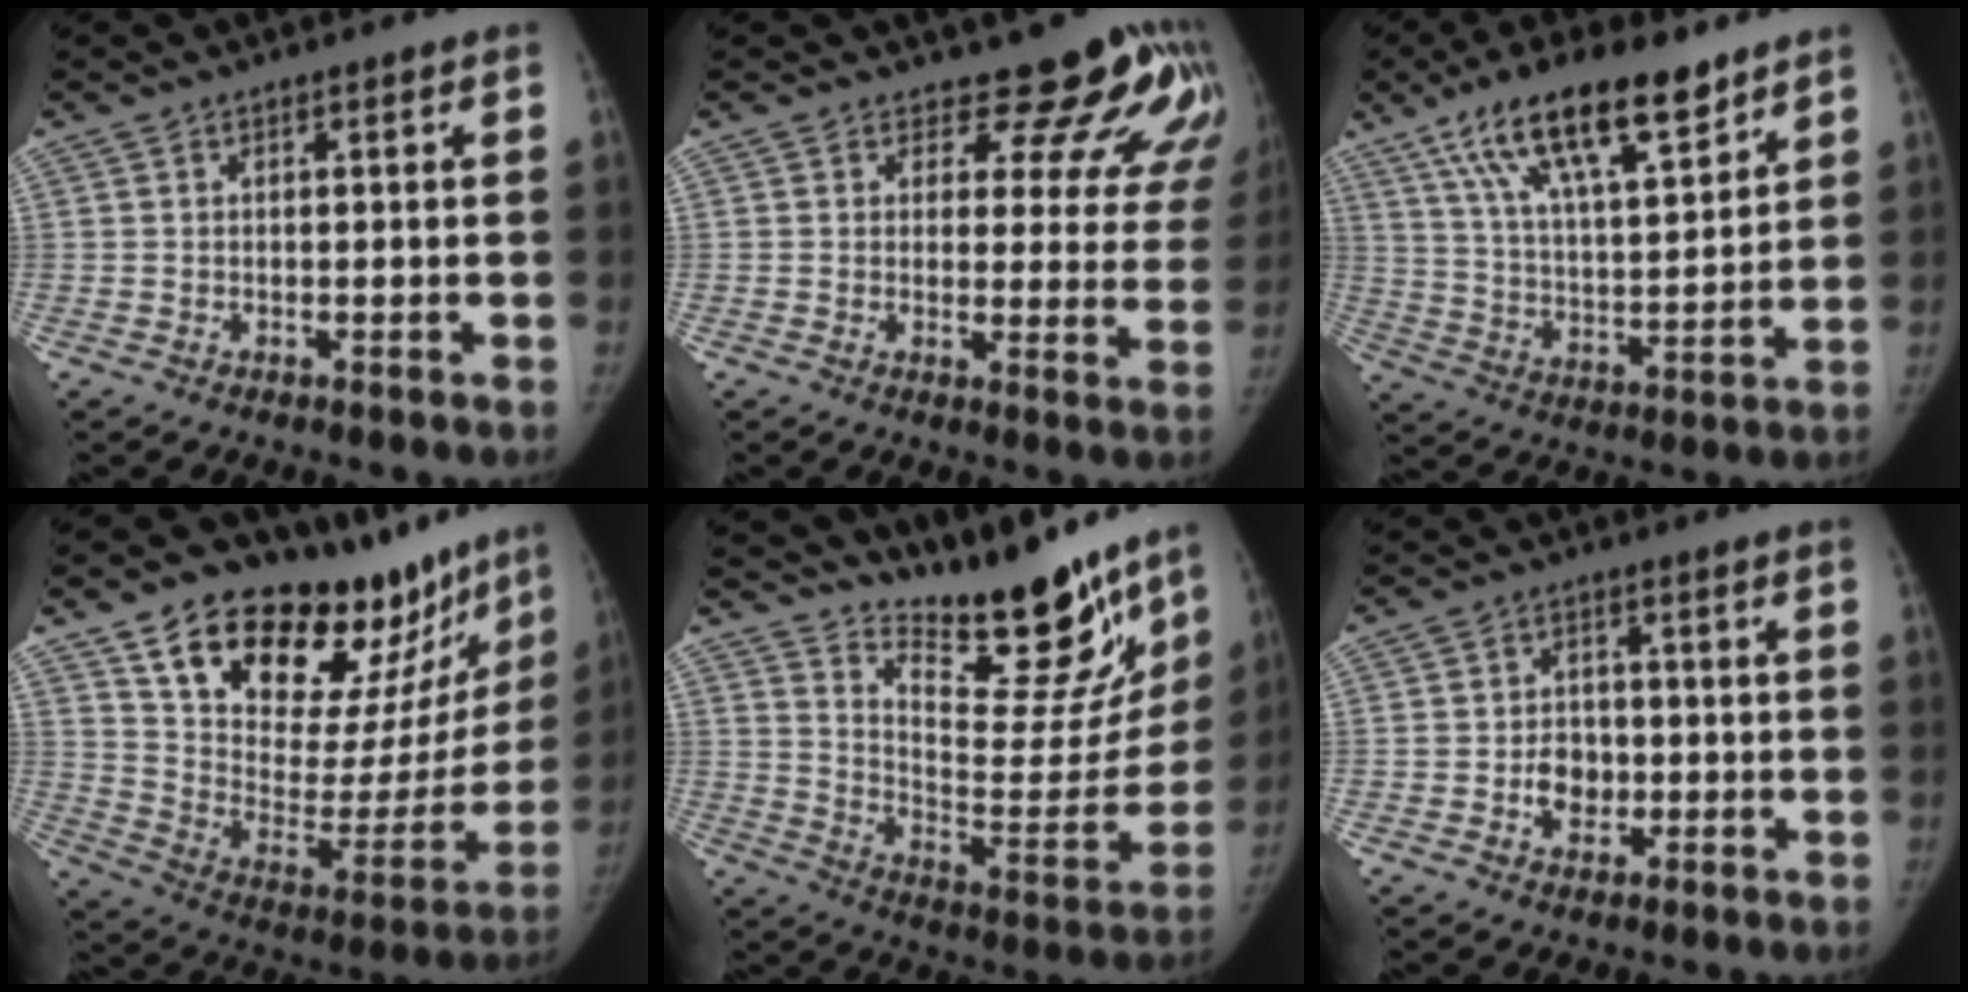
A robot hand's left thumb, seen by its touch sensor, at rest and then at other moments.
{"total": 12.5, "force": [11.2, 4.8, 2.8], "torque": [0.016, -0.087, 0.106]}
{"total": 18.5, "force": [11.8, 5.9, 12.9], "torque": [-0.201, -0.039, 0.214]}
{"total": 31.0, "force": [23.2, 13.2, 15.7], "torque": [-0.198, -0.100, 0.343]}
{"total": 22.9, "force": [19.1, 6.6, 10.8], "torque": [-0.107, -0.136, 0.283]}
{"total": 5.5, "force": [-1.1, 4.5, 3.0], "torque": [-0.022, 0.008, -0.019]}